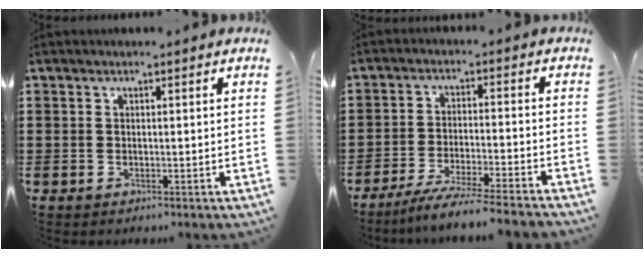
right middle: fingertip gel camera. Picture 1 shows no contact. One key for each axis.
{"total": 5.6, "fx": -5.1, "fy": -0.6, "fz": 2.2, "tx": -0.046, "ty": -0.020, "tz": -0.099}